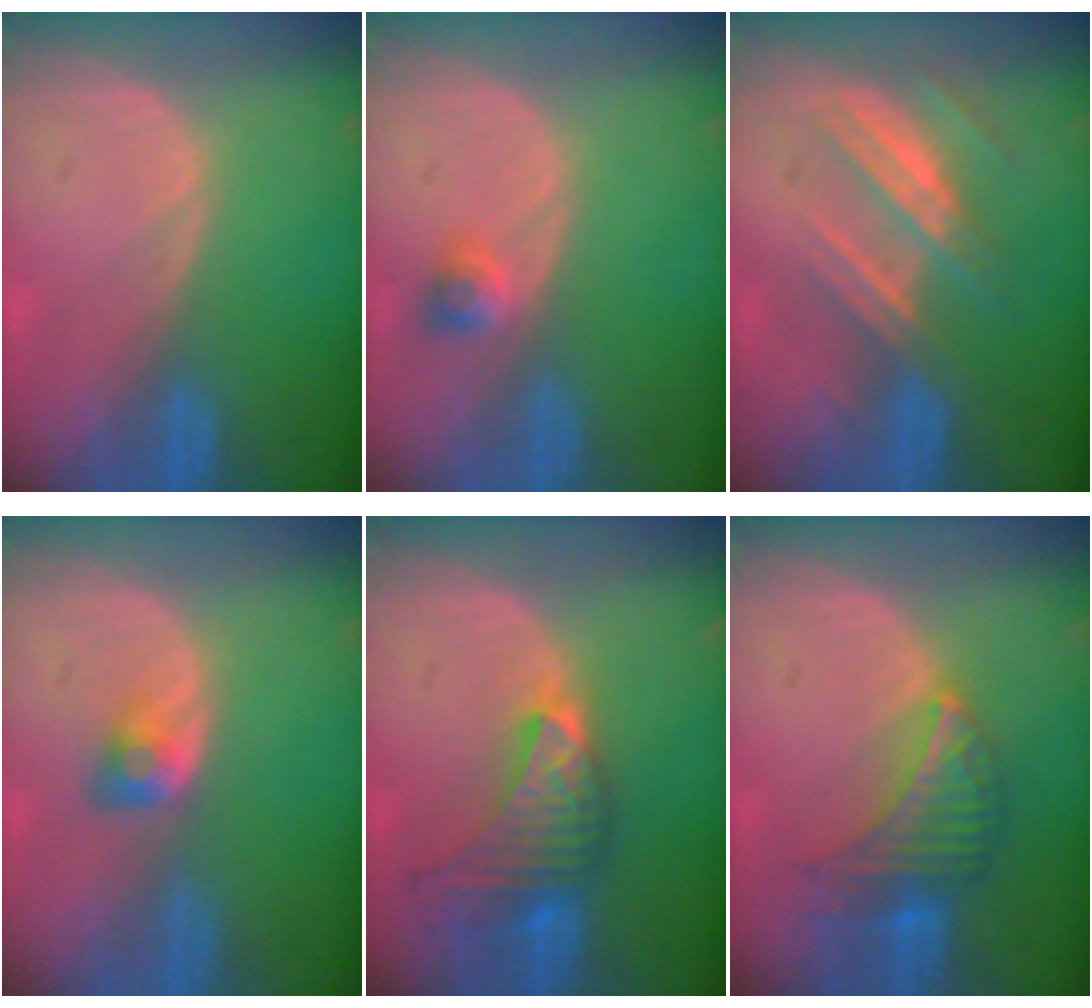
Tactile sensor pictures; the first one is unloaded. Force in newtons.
{"total": 2.4, "press": 2.0, "slide": 1.3}
{"total": 7.4, "press": 6.8, "slide": 2.8}
{"total": 2.9, "press": 2.5, "slide": 1.5}
{"total": 7.6, "press": 7.6, "slide": 1.0}
{"total": 6.8, "press": 6.7, "slide": 1.5}